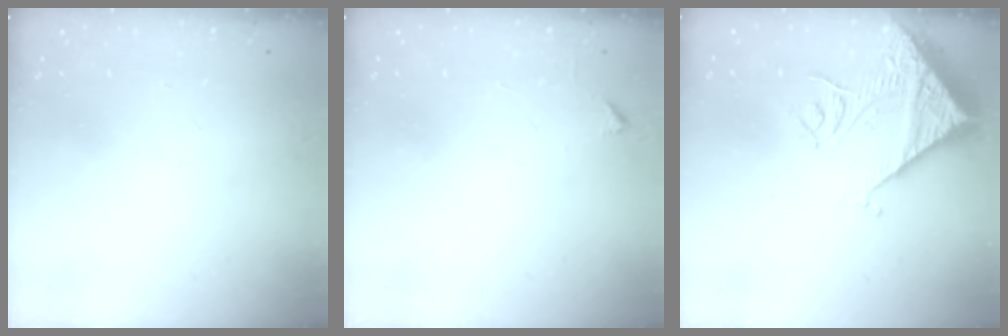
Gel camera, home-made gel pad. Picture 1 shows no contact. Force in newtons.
{"total": 2.1, "press": 2.1, "slide": 0.3}
{"total": 13.2, "press": 13.1, "slide": 1.7}